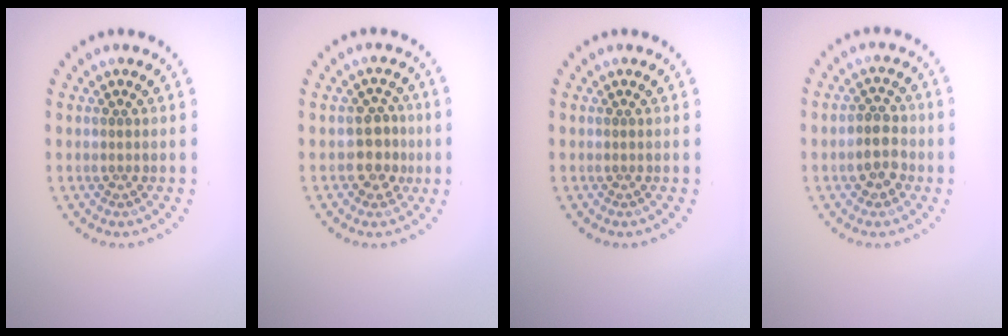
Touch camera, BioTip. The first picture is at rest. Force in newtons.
{"total": 2.9, "press": 2.7, "slide": 1.1}
{"total": 0.0}
{"total": 2.9, "press": 2.8, "slide": 0.8}